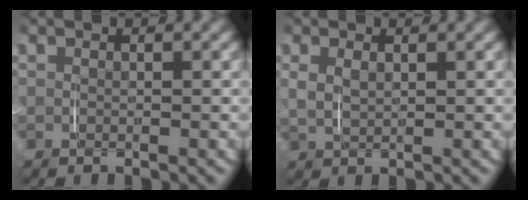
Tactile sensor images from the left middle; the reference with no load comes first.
{"total": 1.1, "force": [0.5, 0.4, 0.9], "torque": [-0.021, -0.002, 0.017]}